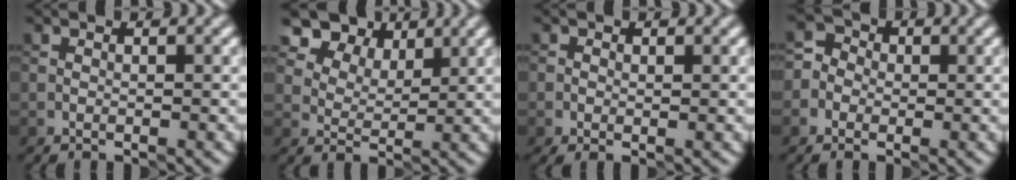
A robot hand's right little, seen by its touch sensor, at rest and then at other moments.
{"total": 6.3, "force": [4.7, 3.4, 2.4], "torque": [-0.041, -0.010, 0.105]}
{"total": 1.1, "force": [-0.1, 0.7, 0.9], "torque": [-0.013, 0.002, 0.001]}
{"total": 2.5, "force": [-0.4, 2.3, 0.7], "torque": [0.007, 0.014, -0.017]}